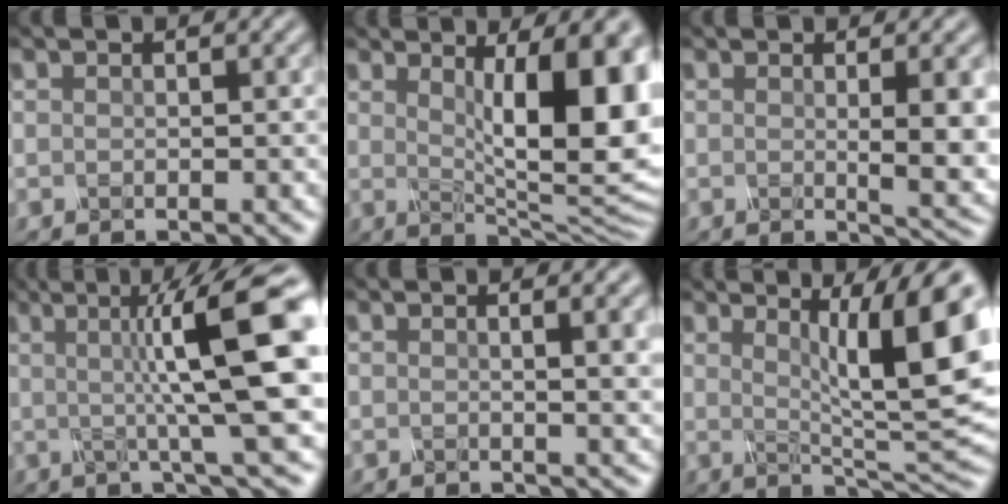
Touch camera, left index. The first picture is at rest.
{"total": 12.2, "force": [2.3, 3.6, 11.4], "torque": [-0.132, -0.014, 0.040]}
{"total": 4.7, "force": [0.2, 1.0, 4.6], "torque": [-0.061, -0.006, 0.006]}
{"total": 11.7, "force": [1.4, 2.2, 11.4], "torque": [-0.139, 0.013, 0.017]}
{"total": 4.6, "force": [0.9, 1.7, 4.2], "torque": [-0.032, 0.012, 0.003]}
{"total": 10.4, "force": [2.5, 2.1, 9.8], "torque": [-0.126, 0.001, 0.040]}